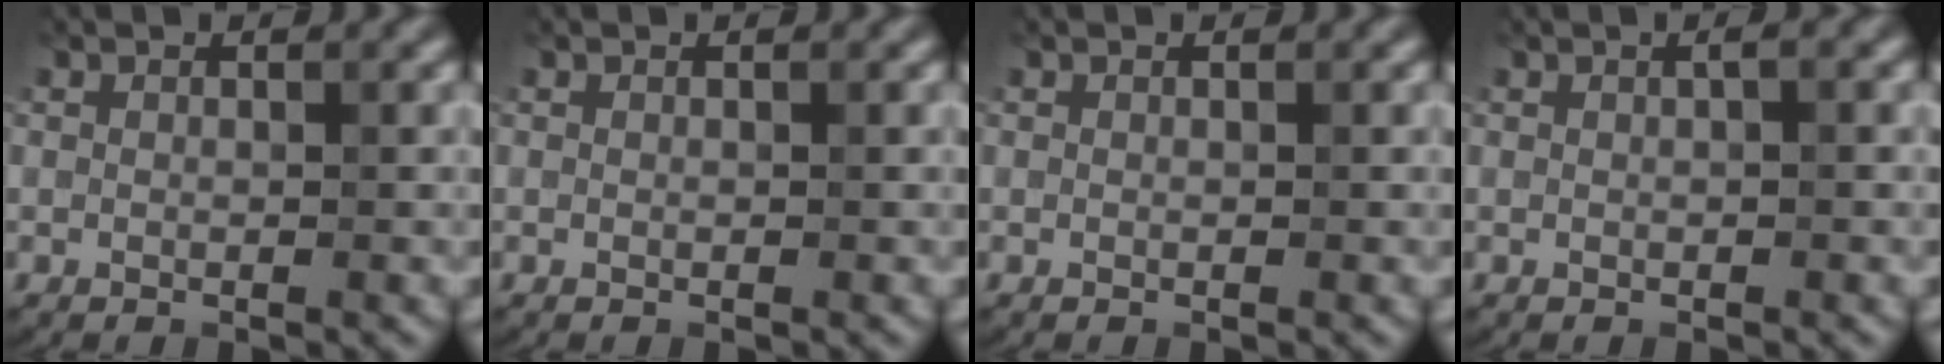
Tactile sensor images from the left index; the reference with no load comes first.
{"total": 0.0}
{"total": 0.0}
{"total": 0.7, "force": [0.1, 0.1, 0.7], "torque": [-0.012, 0.007, 0.004]}